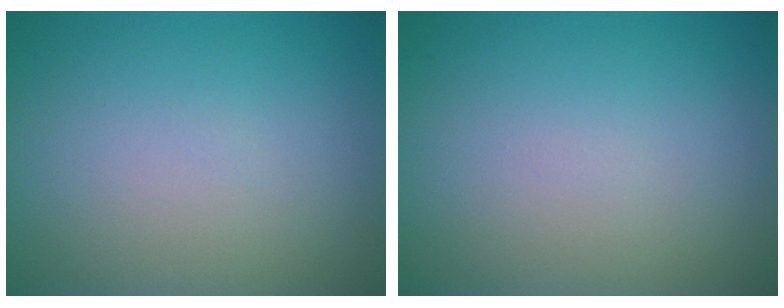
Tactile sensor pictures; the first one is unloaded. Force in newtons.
{"total": 0.0}